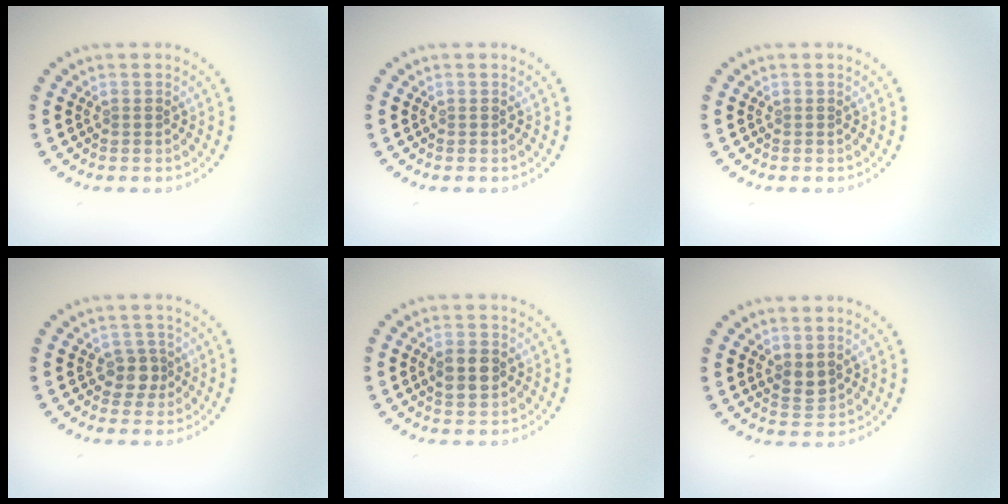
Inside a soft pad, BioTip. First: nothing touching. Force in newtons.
{"total": 0.0}
{"total": 0.0}
{"total": 2.1, "press": 1.8, "slide": 1.1}
{"total": 2.8, "press": 2.8, "slide": 0.1}
{"total": 1.5, "press": 1.5, "slide": 0.5}